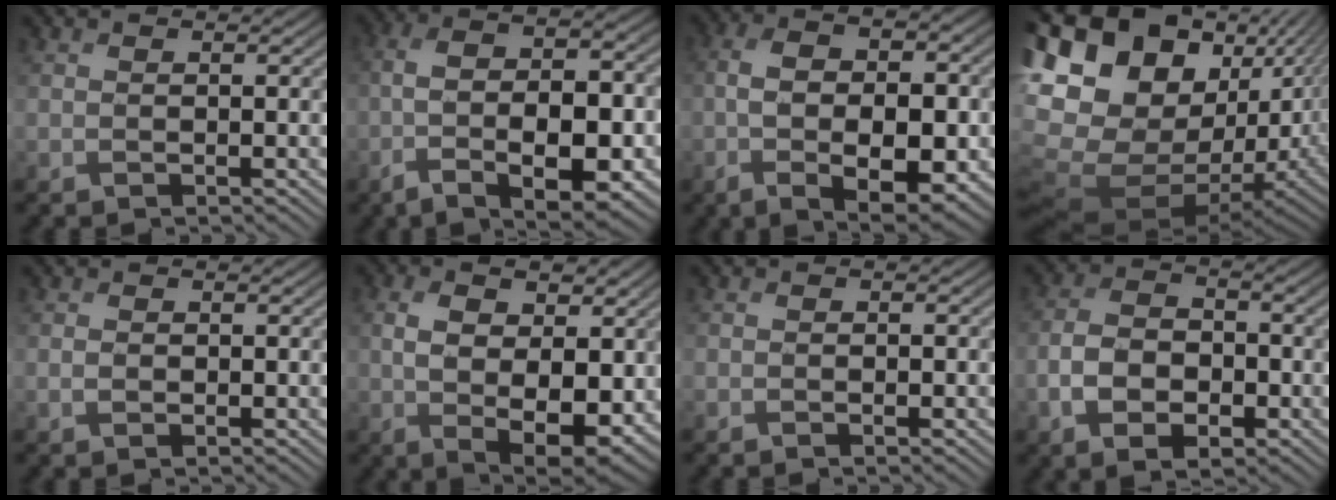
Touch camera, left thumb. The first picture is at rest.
{"total": 12.5, "force": [-4.2, 5.2, 10.5], "torque": [-0.189, -0.017, -0.054]}
{"total": 11.2, "force": [-2.4, 5.7, 9.3], "torque": [-0.167, -0.015, -0.030]}
{"total": 17.8, "force": [5.3, 11.7, 12.3], "torque": [-0.271, 0.028, 0.122]}
{"total": 0.8, "force": [-0.5, 0.5, 0.3], "torque": [-0.006, -0.001, -0.005]}
{"total": 10.7, "force": [0.2, 6.2, 8.8], "torque": [-0.159, -0.016, 0.013]}
{"total": 1.4, "force": [-0.7, 0.9, 0.7], "torque": [-0.007, -0.001, -0.007]}
{"total": 6.3, "force": [-3.0, 4.0, 3.9], "torque": [-0.076, -0.005, -0.056]}